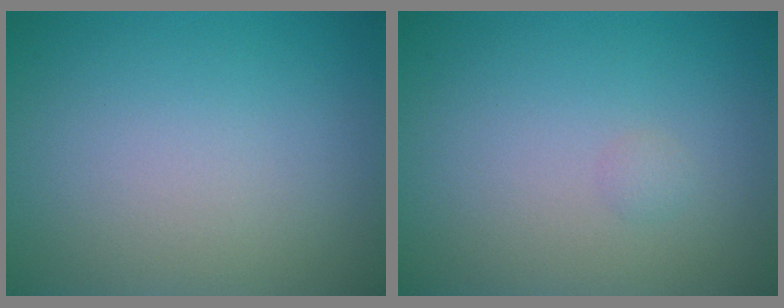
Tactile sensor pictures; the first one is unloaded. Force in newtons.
{"total": 0.5, "press": 0.5, "slide": 0.0}